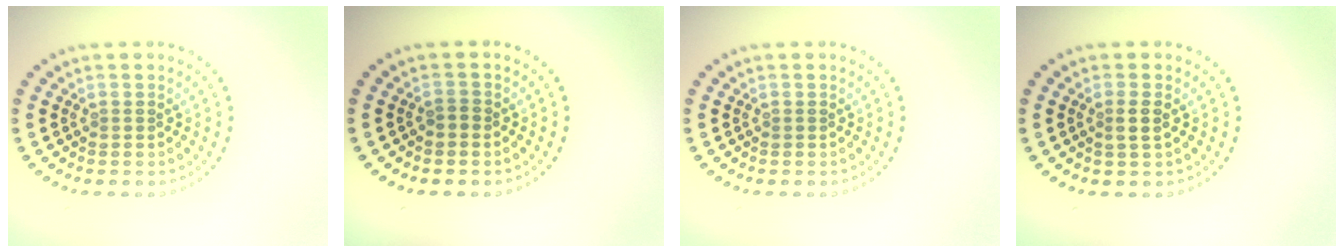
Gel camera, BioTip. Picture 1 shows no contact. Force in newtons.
{"total": 0.8, "press": 0.7, "slide": 0.3}
{"total": 0.0}
{"total": 1.2, "press": 1.0, "slide": 0.7}